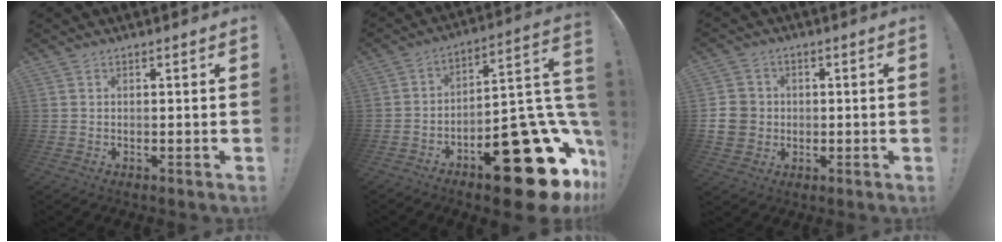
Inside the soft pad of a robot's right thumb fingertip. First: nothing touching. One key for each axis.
{"total": 26.6, "fx": -13.5, "fy": 10.5, "fz": 20.4, "tx": -0.203, "ty": 0.075, "tz": -0.195}
{"total": 8.7, "fx": -0.4, "fy": 8.0, "fz": 3.4, "tx": -0.066, "ty": 0.009, "tz": -0.005}